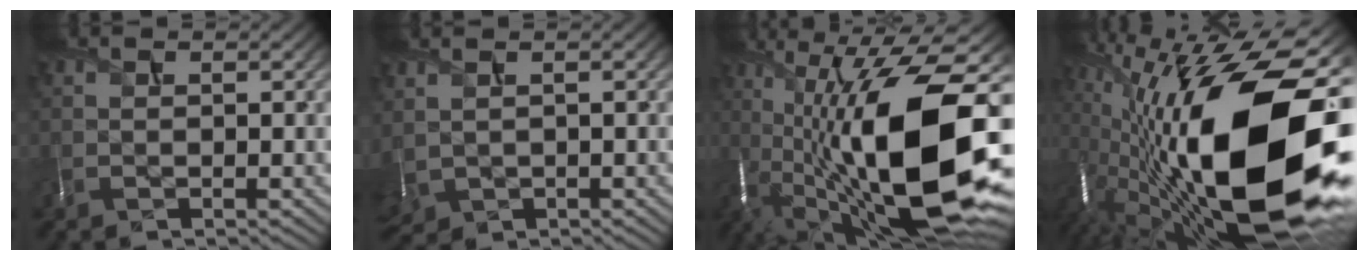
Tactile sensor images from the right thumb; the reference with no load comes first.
{"total": 3.0, "force": [0.7, 2.0, 2.1], "torque": [-0.070, -0.001, 0.025]}
{"total": 20.1, "force": [-2.5, 7.9, 18.3], "torque": [-0.324, -0.004, -0.047]}
{"total": 22.0, "force": [-1.3, 9.5, 19.8], "torque": [-0.365, -0.039, -0.030]}